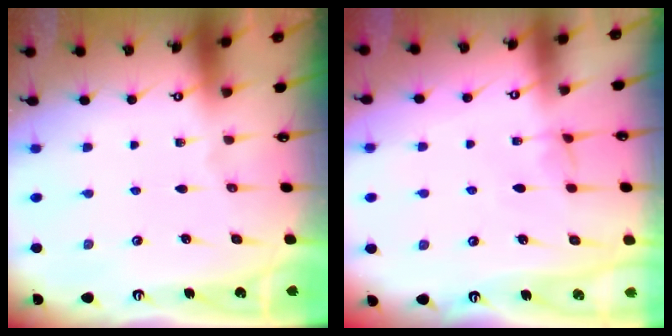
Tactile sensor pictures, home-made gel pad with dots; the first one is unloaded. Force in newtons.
{"total": 2.8, "press": 2.7, "slide": 0.4}